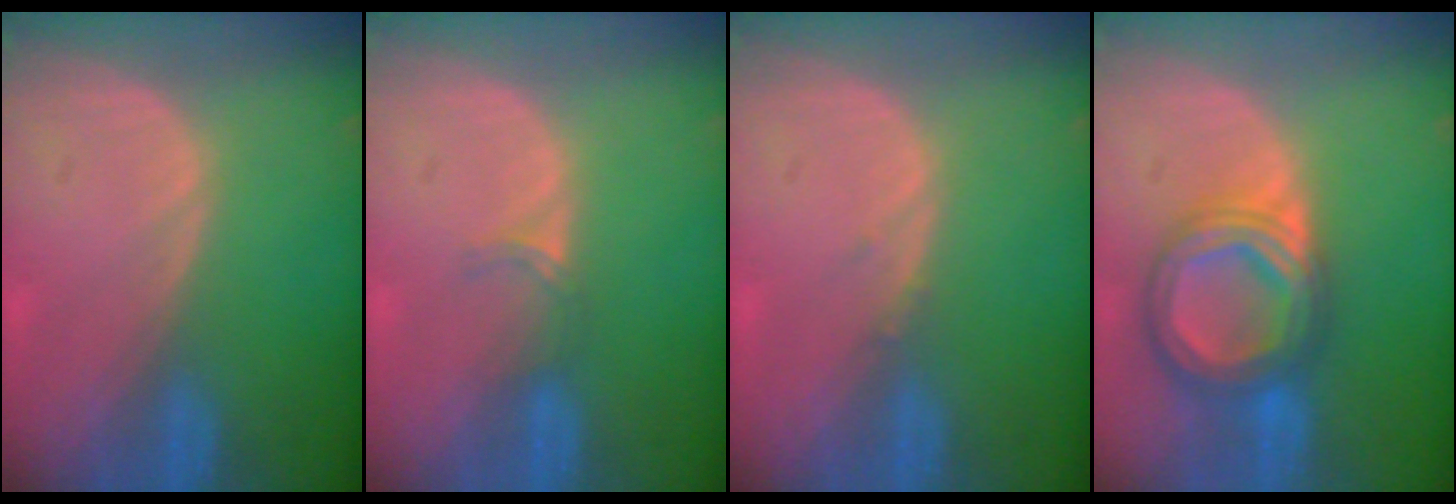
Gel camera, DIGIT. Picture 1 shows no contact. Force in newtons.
{"total": 1.9, "press": 1.5, "slide": 1.2}
{"total": 0.6, "press": 0.6, "slide": 0.3}
{"total": 8.7, "press": 8.6, "slide": 0.8}